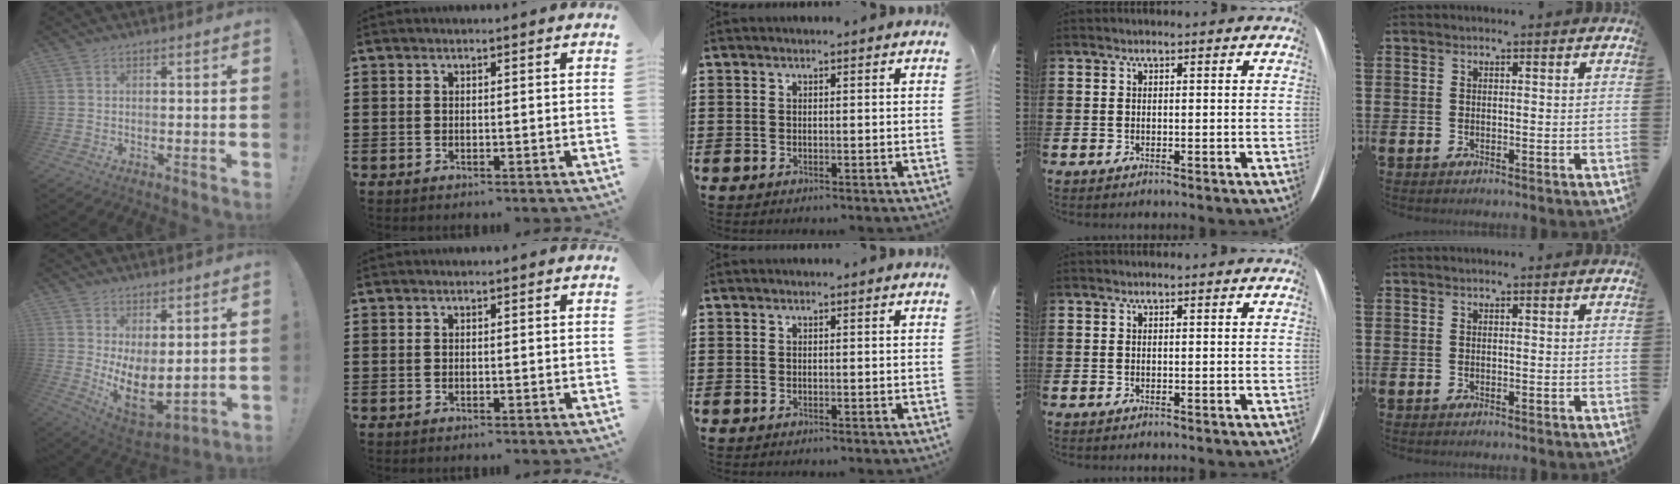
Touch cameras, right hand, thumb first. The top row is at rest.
{"thumb": {"total": 9.2, "force": [1.5, 4.8, 7.7], "torque": [-0.107, -0.042, 0.037]}}